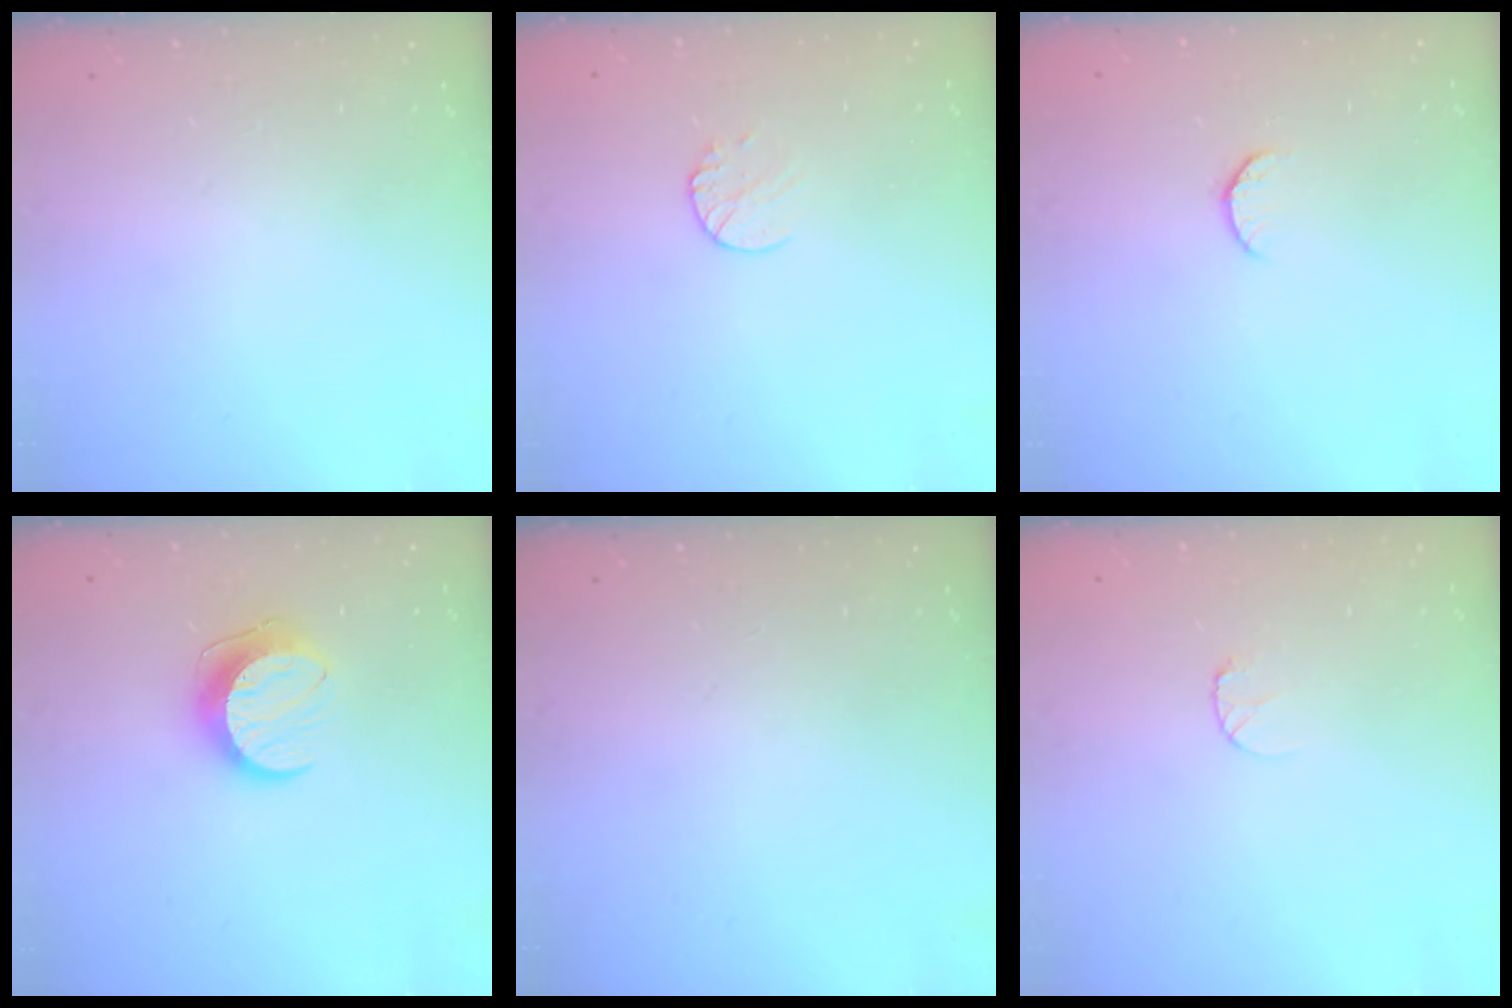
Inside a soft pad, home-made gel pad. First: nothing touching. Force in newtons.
{"total": 6.7, "press": 6.6, "slide": 0.6}
{"total": 5.3, "press": 5.3, "slide": 0.5}
{"total": 10.7, "press": 10.7, "slide": 0.5}
{"total": 0.0}
{"total": 3.1, "press": 3.1, "slide": 0.3}